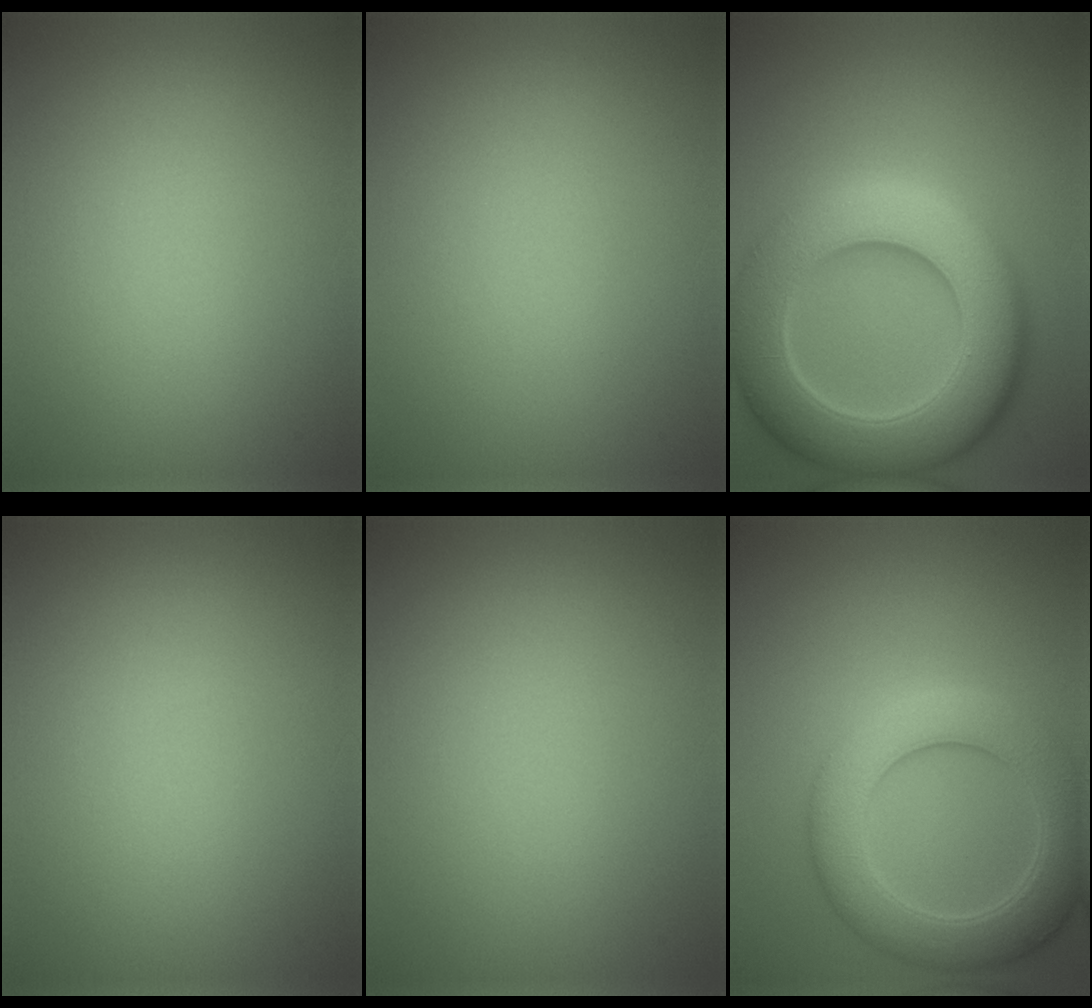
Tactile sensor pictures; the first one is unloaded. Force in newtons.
{"total": 0.0}
{"total": 11.2, "press": 11.2, "slide": 0.6}
{"total": 0.0}
{"total": 0.0}
{"total": 6.4, "press": 6.4, "slide": 0.2}